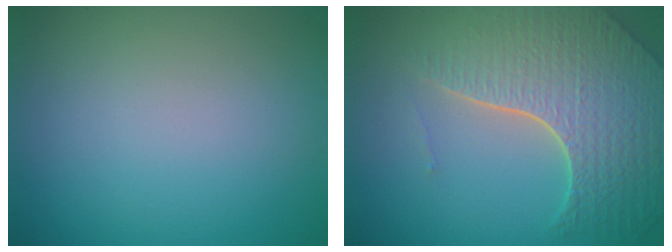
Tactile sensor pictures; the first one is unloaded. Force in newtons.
{"total": 8.3, "press": 5.8, "slide": 6.0}